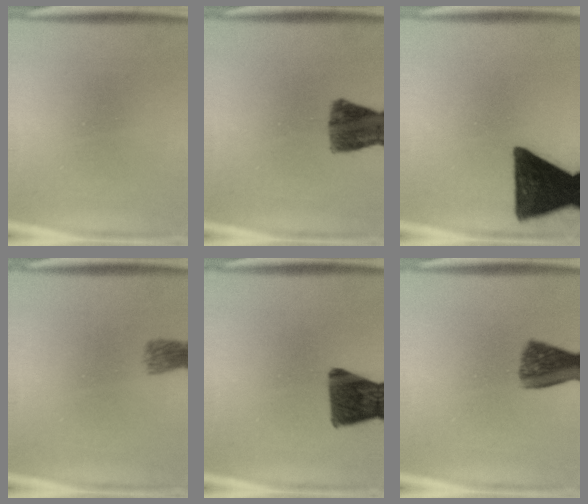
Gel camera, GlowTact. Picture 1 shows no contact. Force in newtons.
{"total": 8.4}
{"total": 16.4}
{"total": 2.6}
{"total": 11.8}
{"total": 7.3}